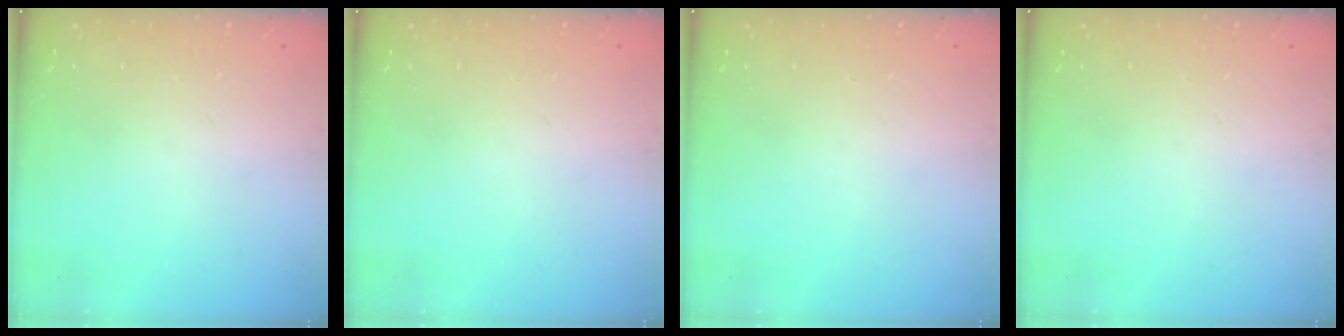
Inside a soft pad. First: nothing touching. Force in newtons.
{"total": 0.0}
{"total": 0.0}
{"total": 0.0}